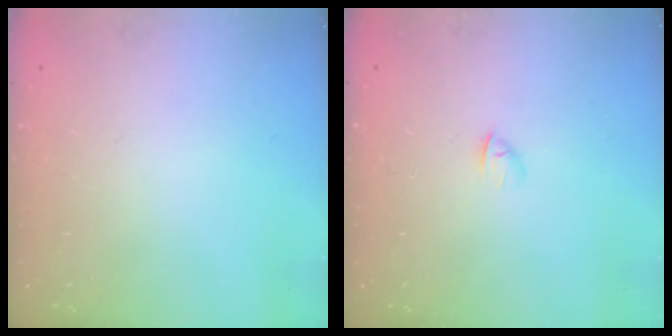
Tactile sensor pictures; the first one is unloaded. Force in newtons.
{"total": 2.8, "press": 2.7, "slide": 0.7}